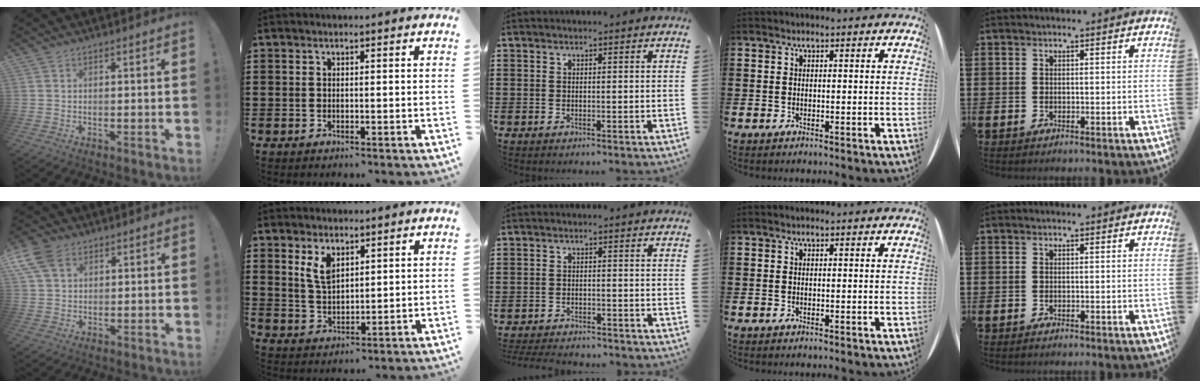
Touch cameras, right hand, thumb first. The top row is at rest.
{"thumb": {"total": 8.9, "force": [4.4, 5.8, 5.0], "torque": [-0.097, -0.008, 0.089]}, "index": {"total": 4.6, "force": [2.6, 2.3, 3.0], "torque": [-0.068, 0.006, 0.047]}, "middle": {"total": 2.6, "force": [-2.6, 0.2, 0.1], "torque": [-0.016, -0.007, -0.057]}}